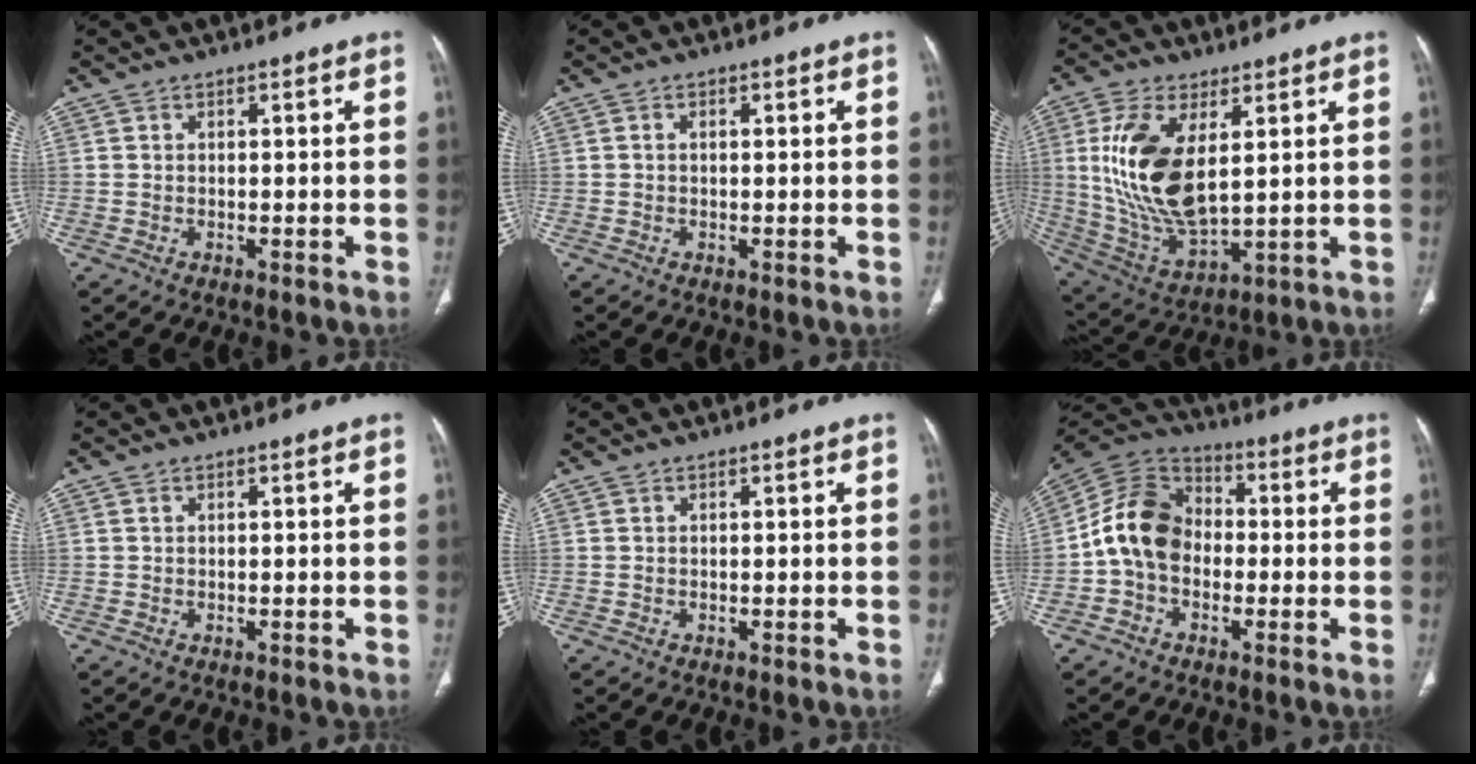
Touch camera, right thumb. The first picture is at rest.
{"total": 0.6, "force": [0.1, 0.4, 0.5], "torque": [-0.014, 0.005, 0.002]}
{"total": 17.3, "force": [3.7, 8.2, 14.8], "torque": [-0.298, -0.022, 0.086]}
{"total": 0.0}
{"total": 0.0}
{"total": 12.2, "force": [-1.5, 9.4, 7.7], "torque": [-0.134, 0.035, -0.043]}